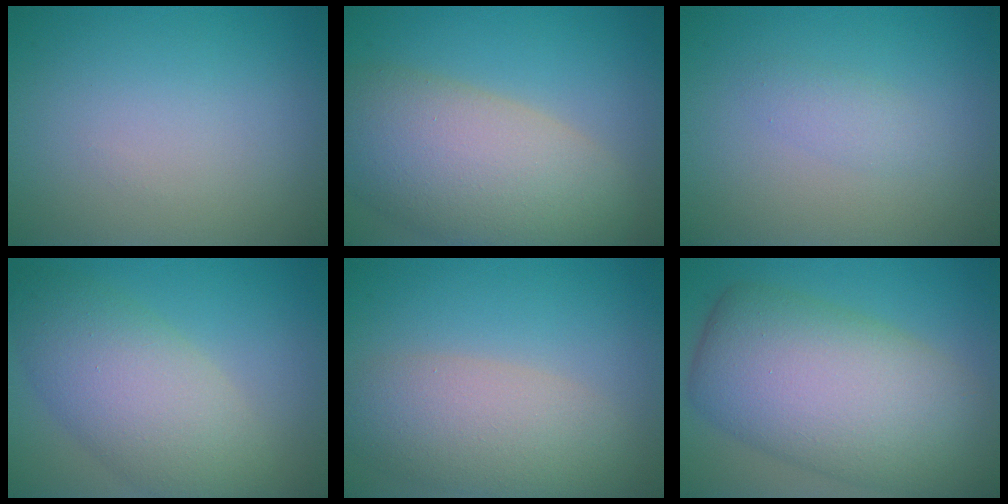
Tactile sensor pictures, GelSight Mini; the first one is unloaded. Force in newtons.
{"total": 10.3, "press": 10.3, "slide": 0.8}
{"total": 1.3, "press": 1.3, "slide": 0.1}
{"total": 7.2, "press": 7.2, "slide": 0.4}
{"total": 5.8, "press": 5.8, "slide": 0.6}
{"total": 12.1, "press": 12.1, "slide": 0.4}